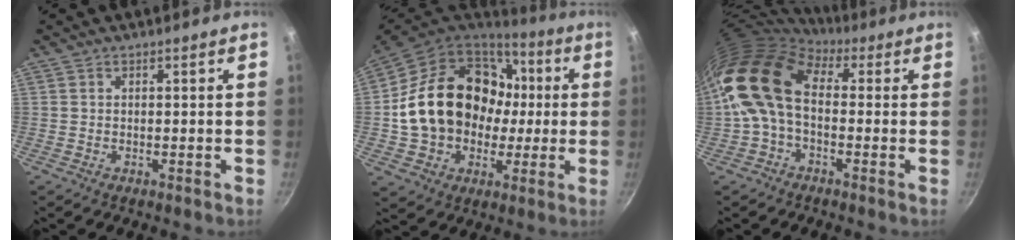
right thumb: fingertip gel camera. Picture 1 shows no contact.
{"total": 24.6, "force": [1.4, 19.4, 15.0], "torque": [-0.246, 0.048, 0.039]}
{"total": 14.7, "force": [0.9, 9.6, 11.0], "torque": [-0.202, 0.024, -0.004]}